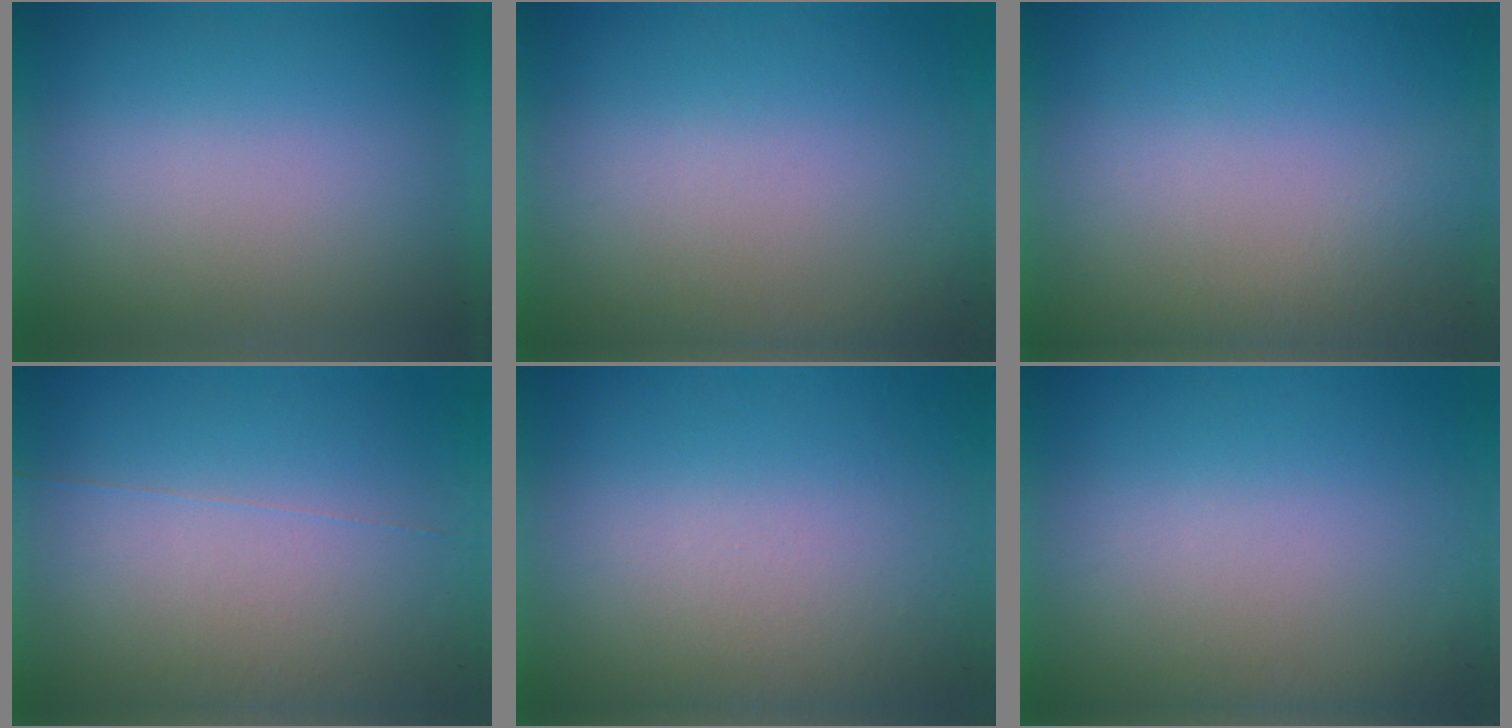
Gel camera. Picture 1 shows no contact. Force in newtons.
{"total": 6.9}
{"total": 8.0}
{"total": 6.8}
{"total": 9.2}
{"total": 6.9}